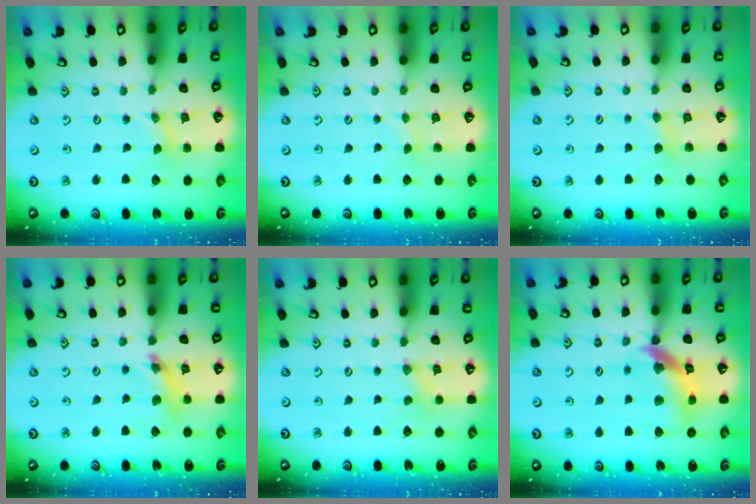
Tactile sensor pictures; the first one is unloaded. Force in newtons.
{"total": 1.0, "press": 0.9, "slide": 0.2}
{"total": 2.5, "press": 2.4, "slide": 0.4}
{"total": 8.2, "press": 8.1, "slide": 0.8}
{"total": 0.0}
{"total": 13.2, "press": 13.1, "slide": 1.6}